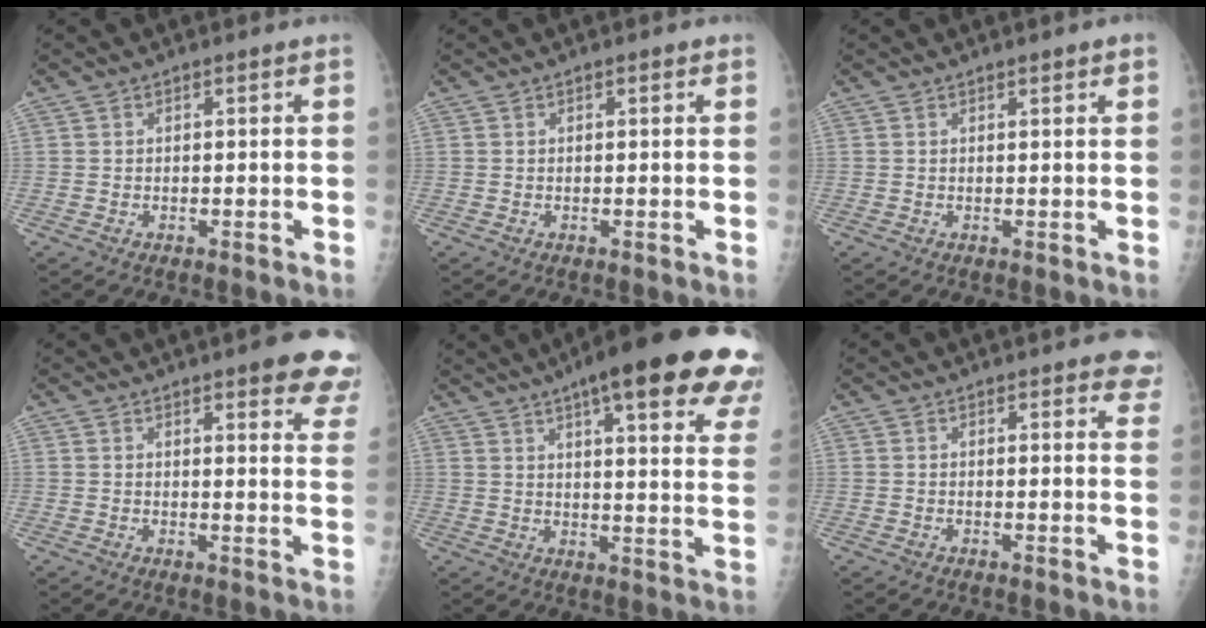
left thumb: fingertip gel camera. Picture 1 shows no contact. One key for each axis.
{"total": 0.7, "fx": 0.4, "fy": 0.2, "fz": 0.5, "tx": -0.009, "ty": 0.000, "tz": 0.003}
{"total": 1.6, "fx": 1.0, "fy": 0.2, "fz": 1.2, "tx": -0.016, "ty": -0.002, "tz": 0.011}
{"total": 12.3, "fx": 8.4, "fy": 3.1, "fz": 8.4, "tx": -0.065, "ty": -0.036, "tz": 0.082}
{"total": 27.4, "fx": 17.0, "fy": 6.0, "fz": 20.6, "tx": -0.223, "ty": -0.025, "tz": 0.211}
{"total": 6.3, "fx": 4.9, "fy": 2.0, "fz": 3.5, "tx": -0.009, "ty": -0.015, "tz": 0.043}